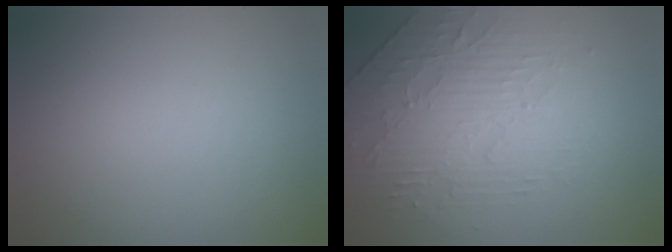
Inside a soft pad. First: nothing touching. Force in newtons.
{"total": 4.7, "press": 3.4, "slide": 3.2}